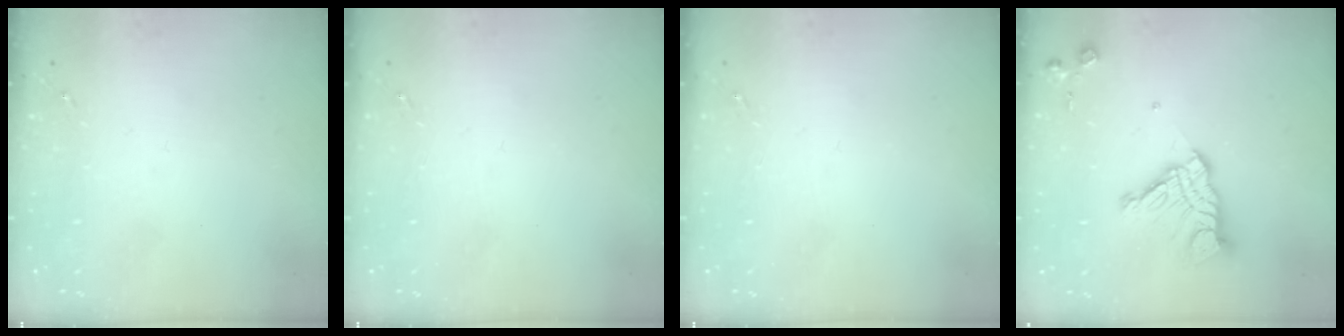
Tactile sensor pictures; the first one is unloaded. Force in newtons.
{"total": 0.0}
{"total": 0.0}
{"total": 14.5, "press": 14.5, "slide": 1.3}